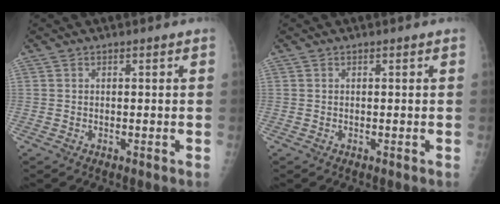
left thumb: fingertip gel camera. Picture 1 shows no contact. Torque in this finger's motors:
{"motor_torque": [0.01, 0.11, -0.14, -0.12, 0.02]}